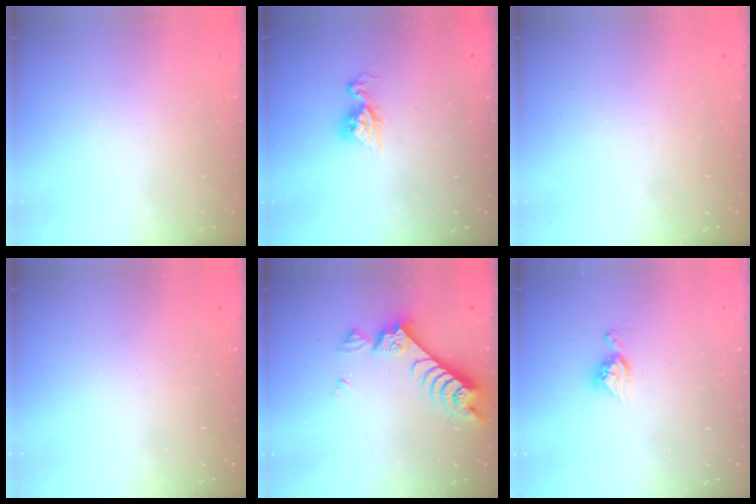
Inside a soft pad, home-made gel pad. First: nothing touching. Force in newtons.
{"total": 7.2, "press": 7.2, "slide": 0.7}
{"total": 0.0}
{"total": 0.0}
{"total": 7.8, "press": 7.7, "slide": 1.2}
{"total": 7.7, "press": 7.6, "slide": 0.6}